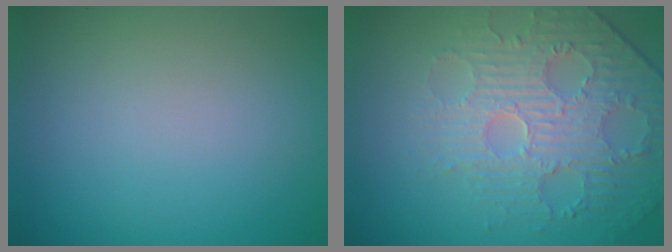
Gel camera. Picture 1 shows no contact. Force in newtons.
{"total": 4.4, "press": 4.3, "slide": 1.2}